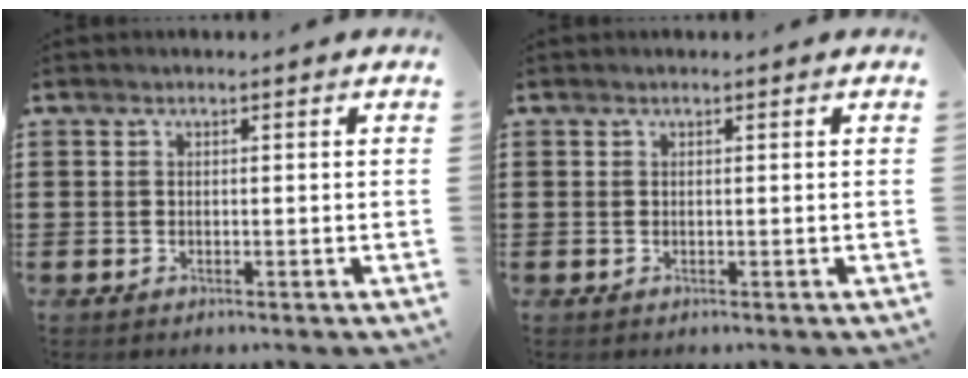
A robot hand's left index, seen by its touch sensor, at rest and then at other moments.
{"total": 0.0}